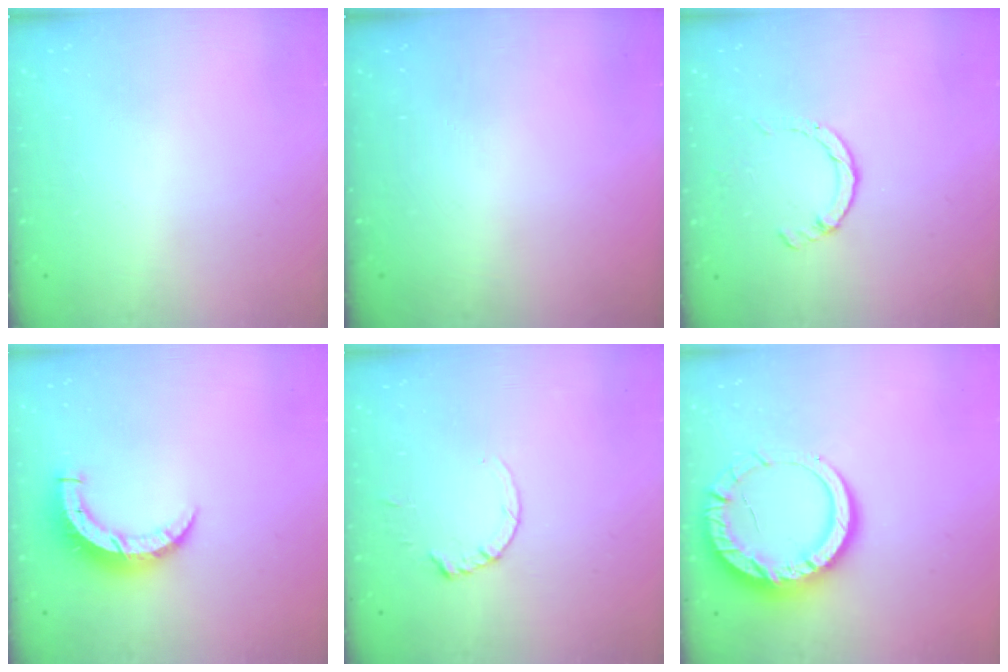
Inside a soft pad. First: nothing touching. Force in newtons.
{"total": 0.0}
{"total": 2.6, "press": 2.6, "slide": 0.4}
{"total": 7.9, "press": 7.8, "slide": 0.8}
{"total": 1.8, "press": 1.7, "slide": 0.2}
{"total": 13.6, "press": 13.6, "slide": 1.2}